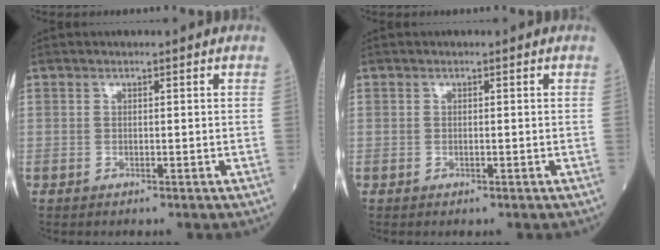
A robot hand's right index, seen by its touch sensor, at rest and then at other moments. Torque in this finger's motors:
{"motor_torque": [0.50, 0.22, 0.24, 0.07]}